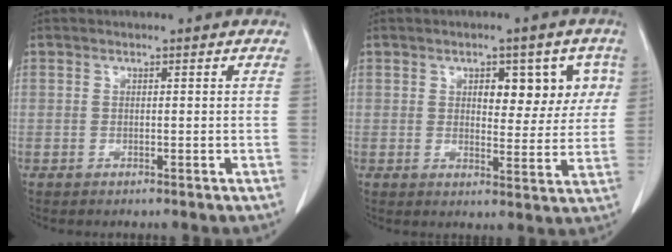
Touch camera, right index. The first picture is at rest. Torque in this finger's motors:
{"motor_torque": [0.19, 0.15, 0.15, 0.06]}